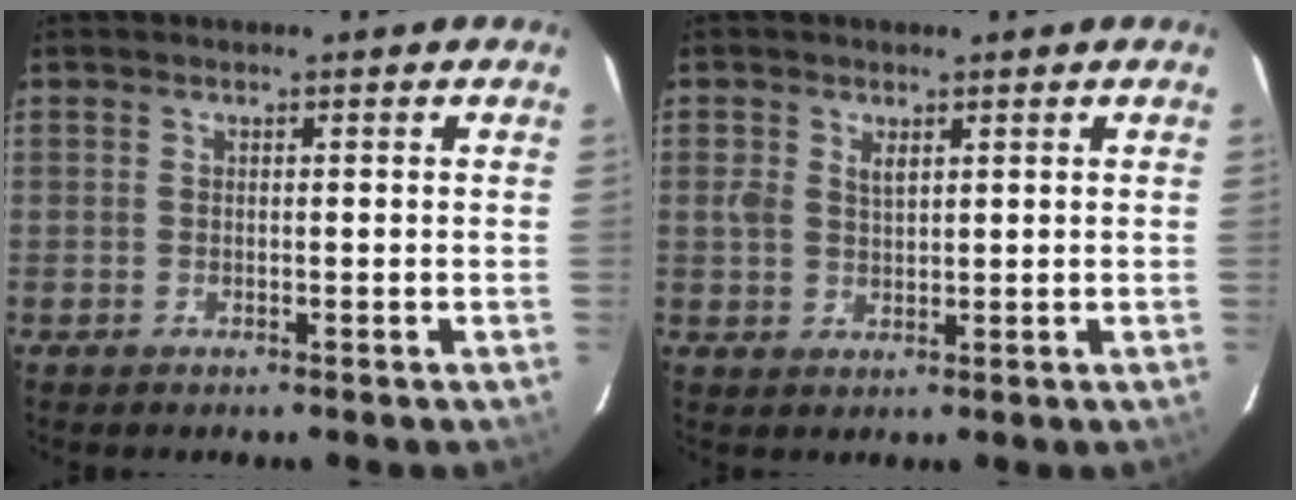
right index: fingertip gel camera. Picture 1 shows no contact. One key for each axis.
{"total": 2.7, "fx": 1.2, "fy": 1.7, "fz": 1.8, "tx": -0.032, "ty": 0.003, "tz": 0.022}